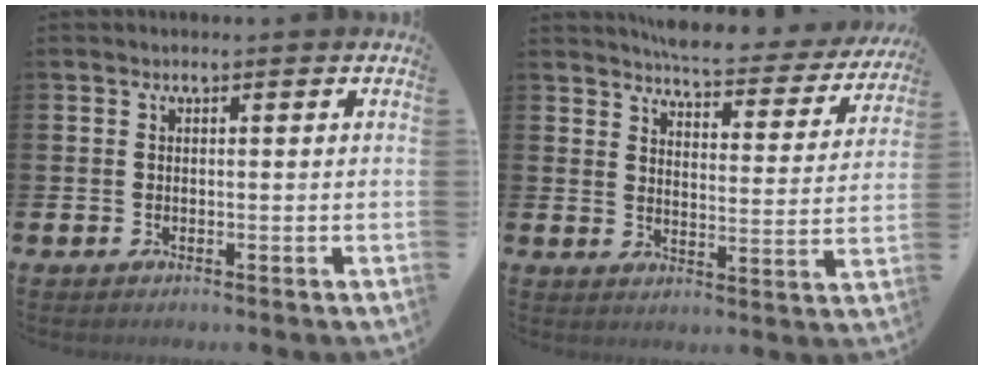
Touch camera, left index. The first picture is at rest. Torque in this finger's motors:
{"motor_torque": [0.83, -1.07, 0.25, 0.04]}